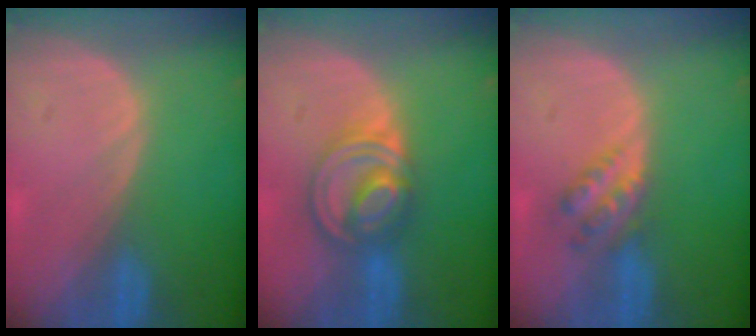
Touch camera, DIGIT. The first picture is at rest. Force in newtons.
{"total": 7.7, "press": 6.7, "slide": 3.9}
{"total": 4.5, "press": 4.0, "slide": 2.0}